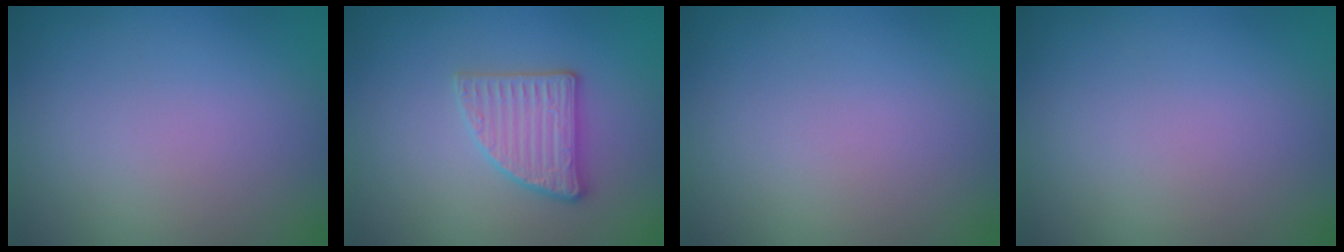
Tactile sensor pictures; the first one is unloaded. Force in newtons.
{"total": 2.9, "press": 2.8, "slide": 0.5}
{"total": 0.0}
{"total": 0.0}